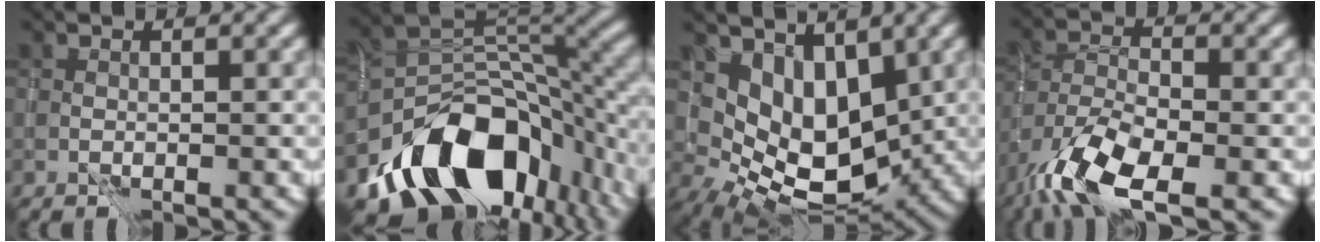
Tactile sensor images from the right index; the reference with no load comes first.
{"total": 13.4, "force": [-7.3, 7.9, 7.9], "torque": [-0.120, -0.001, -0.114]}
{"total": 7.3, "force": [2.2, 4.4, 5.3], "torque": [-0.097, -0.026, 0.045]}
{"total": 9.0, "force": [-5.3, 3.2, 6.5], "torque": [-0.125, -0.009, -0.104]}